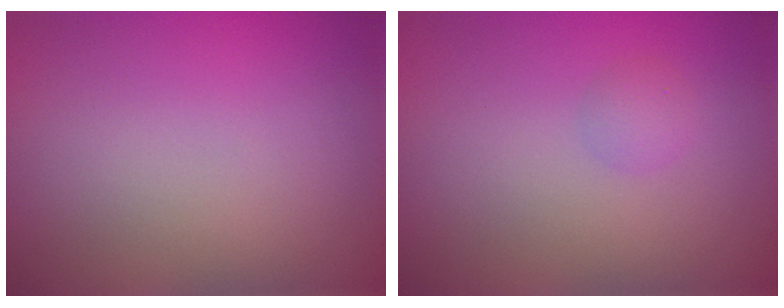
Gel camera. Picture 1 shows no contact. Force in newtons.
{"total": 1.0, "press": 1.0, "slide": 0.0}